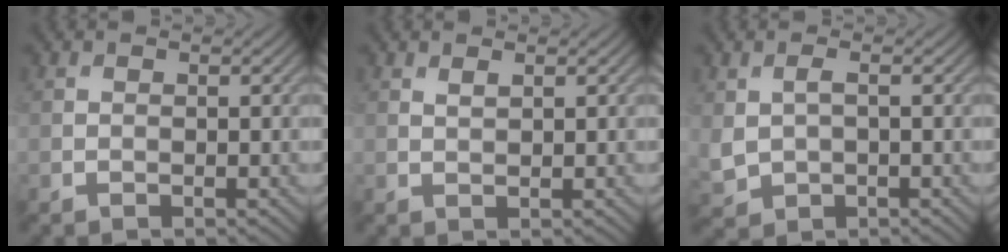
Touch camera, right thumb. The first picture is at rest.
{"total": 0.9, "force": [0.7, 0.2, 0.5], "torque": [-0.014, -0.002, 0.015]}
{"total": 3.4, "force": [0.2, 2.2, 2.5], "torque": [-0.064, -0.007, 0.010]}